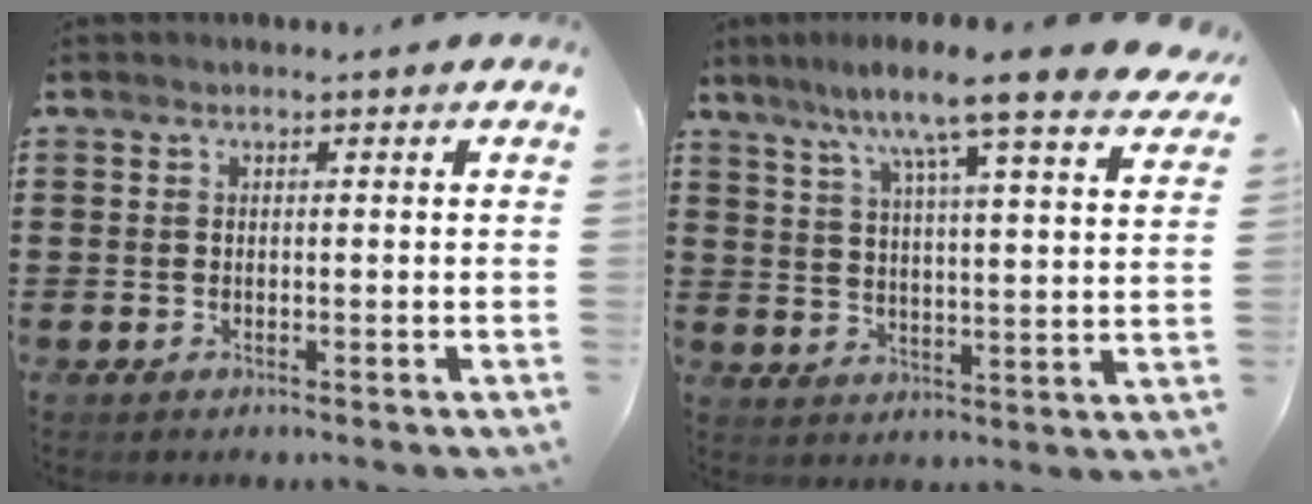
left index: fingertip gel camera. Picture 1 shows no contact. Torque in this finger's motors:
{"motor_torque": [1.58, -0.56, 0.56, 0.21]}